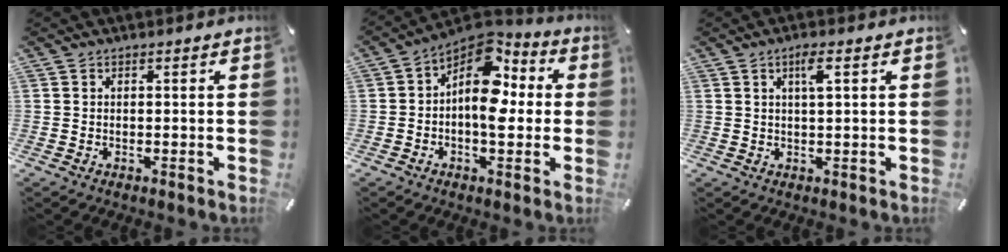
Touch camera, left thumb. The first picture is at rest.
{"total": 11.9, "force": [1.5, 7.9, 8.8], "torque": [-0.128, -0.032, 0.022]}
{"total": 3.3, "force": [1.4, 0.4, 2.9], "torque": [-0.061, 0.002, 0.020]}